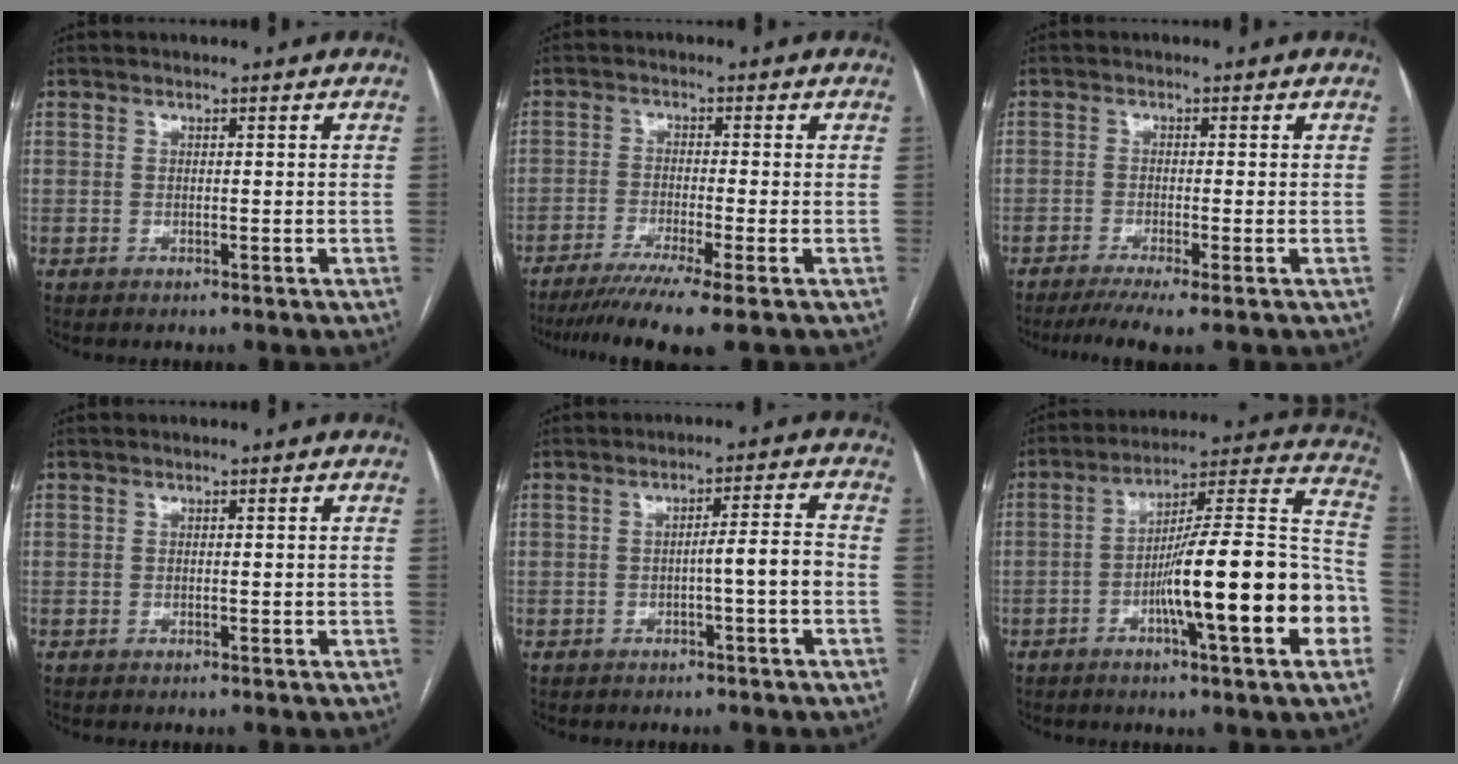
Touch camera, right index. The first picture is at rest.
{"total": 9.2, "force": [-6.9, -1.3, 6.0], "torque": [-0.088, -0.025, -0.107]}
{"total": 5.2, "force": [-3.7, -0.3, 3.7], "torque": [-0.060, -0.010, -0.062]}
{"total": 0.0}
{"total": 4.3, "force": [-1.3, -0.3, 4.1], "torque": [-0.056, 0.011, -0.020]}
{"total": 20.8, "force": [-6.0, 1.9, 19.8], "torque": [-0.247, 0.019, -0.088]}